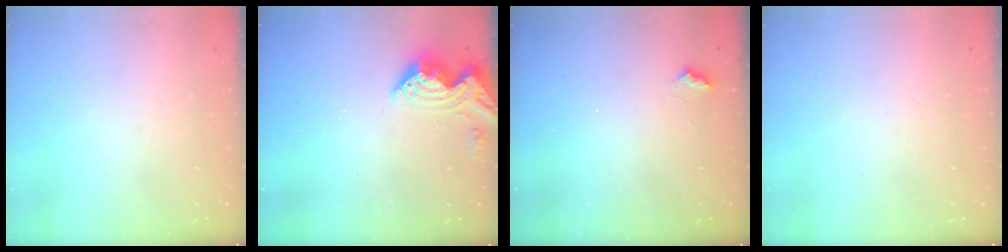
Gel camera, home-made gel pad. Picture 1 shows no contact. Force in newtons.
{"total": 11.1, "press": 11.1, "slide": 0.8}
{"total": 2.8, "press": 2.7, "slide": 0.6}
{"total": 0.0}